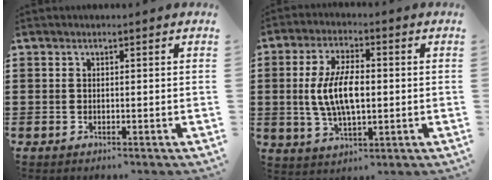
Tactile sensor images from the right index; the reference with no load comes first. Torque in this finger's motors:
{"motor_torque": [1.46, 0.68, 0.67, 0.21]}